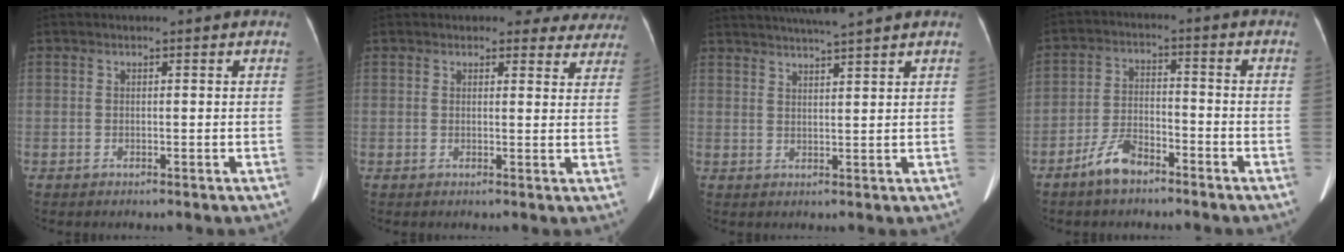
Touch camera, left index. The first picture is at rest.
{"total": 6.5, "force": [5.8, 2.9, 0.6], "torque": [0.024, -0.008, 0.042]}
{"total": 7.3, "force": [6.5, -1.0, 3.2], "torque": [-0.056, 0.016, 0.096]}
{"total": 6.1, "force": [-4.5, 2.2, 3.4], "torque": [-0.078, 0.001, -0.085]}